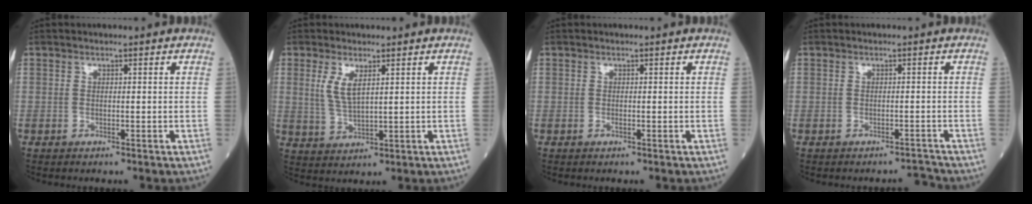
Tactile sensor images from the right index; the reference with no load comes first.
{"total": 4.5, "force": [1.8, 1.2, 3.9], "torque": [-0.088, -0.004, 0.043]}
{"total": 0.0}
{"total": 1.3, "force": [-1.3, -0.1, -0.3], "torque": [0.009, -0.006, -0.014]}